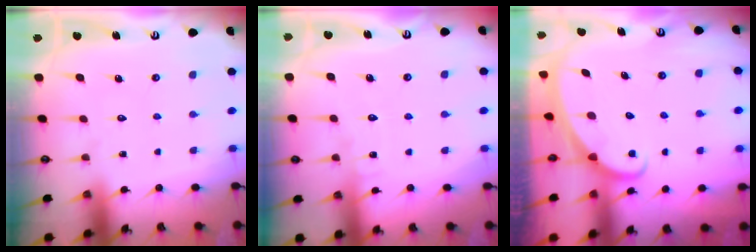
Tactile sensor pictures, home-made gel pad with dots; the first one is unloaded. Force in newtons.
{"total": 4.4, "press": 4.4, "slide": 0.4}
{"total": 1.8, "press": 1.8, "slide": 0.1}